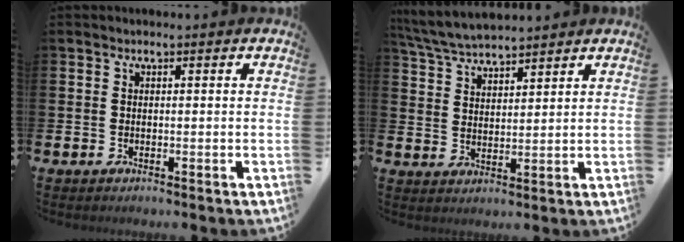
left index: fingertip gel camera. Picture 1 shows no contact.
{"total": 5.2, "force": [5.0, 0.6, 1.0], "torque": [-0.043, -0.020, 0.092]}